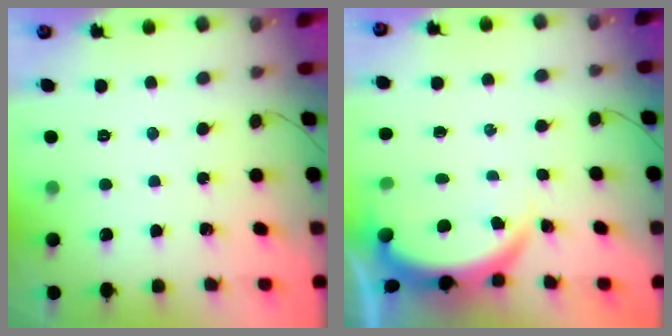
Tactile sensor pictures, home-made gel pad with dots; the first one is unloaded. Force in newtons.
{"total": 3.9, "press": 3.9, "slide": 0.1}